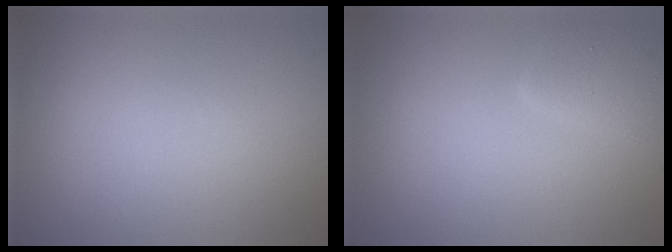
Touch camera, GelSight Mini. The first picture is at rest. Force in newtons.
{"total": 2.3, "press": 2.3, "slide": 0.1}